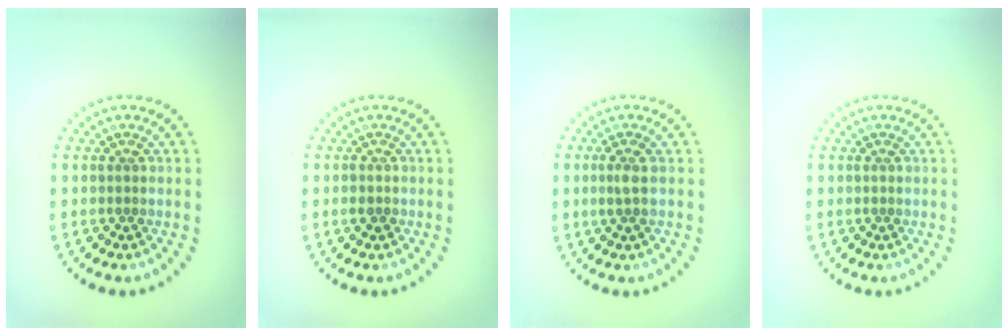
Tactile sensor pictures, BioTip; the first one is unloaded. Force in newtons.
{"total": 1.0, "press": 0.9, "slide": 0.3}
{"total": 1.5, "press": 1.3, "slide": 0.8}
{"total": 0.0}